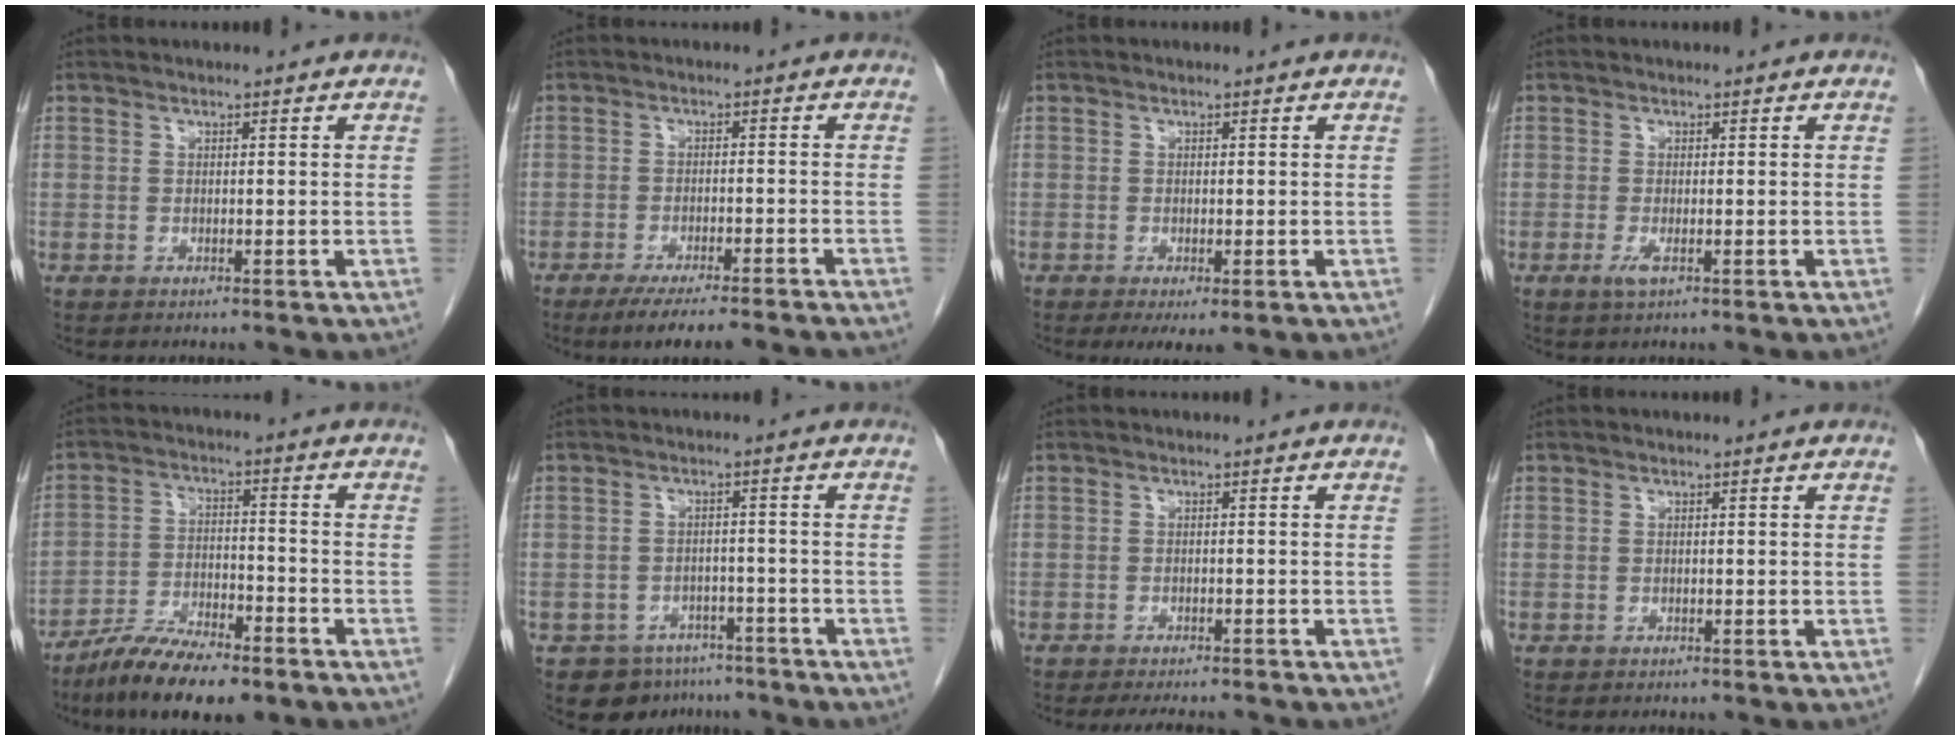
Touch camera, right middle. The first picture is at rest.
{"total": 10.4, "force": [-8.9, 0.2, 5.5], "torque": [-0.066, -0.020, -0.131]}
{"total": 2.9, "force": [-1.5, 0.8, 2.3], "torque": [-0.033, -0.009, -0.016]}
{"total": 1.7, "force": [-0.7, 0.3, 1.5], "torque": [-0.029, -0.004, -0.011]}
{"total": 11.3, "force": [-8.6, 2.5, 6.9], "torque": [-0.124, -0.019, -0.152]}
{"total": 6.8, "force": [-5.4, 4.1, 0.9], "torque": [-0.001, 0.009, -0.074]}
{"total": 6.9, "force": [-6.3, 1.3, 2.6], "torque": [-0.033, -0.010, -0.080]}
{"total": 0.0}